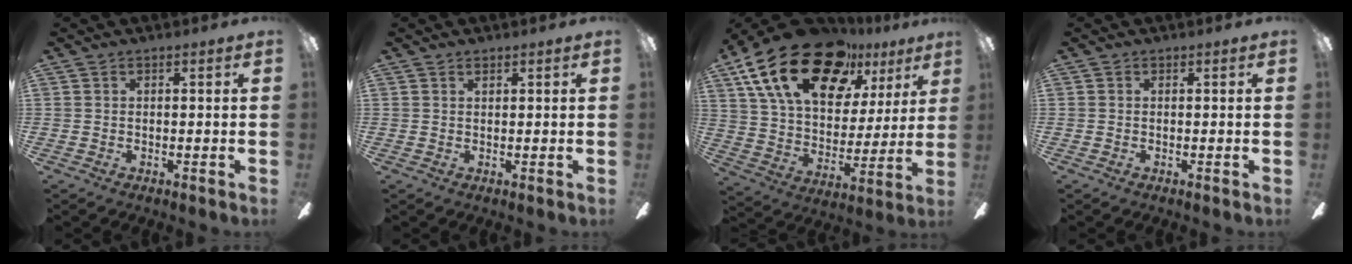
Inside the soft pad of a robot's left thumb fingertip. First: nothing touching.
{"total": 0.7, "force": [0.6, 0.3, 0.2], "torque": [-0.004, 0.002, 0.011]}
{"total": 24.6, "force": [14.7, 12.8, 14.9], "torque": [-0.263, -0.078, 0.262]}
{"total": 0.0}